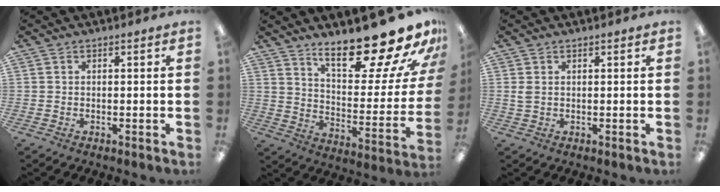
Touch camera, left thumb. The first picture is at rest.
{"total": 23.3, "force": [18.4, 6.1, 13.0], "torque": [-0.175, -0.139, 0.298]}
{"total": 1.7, "force": [0.6, 1.1, 1.2], "torque": [-0.027, 0.004, 0.011]}